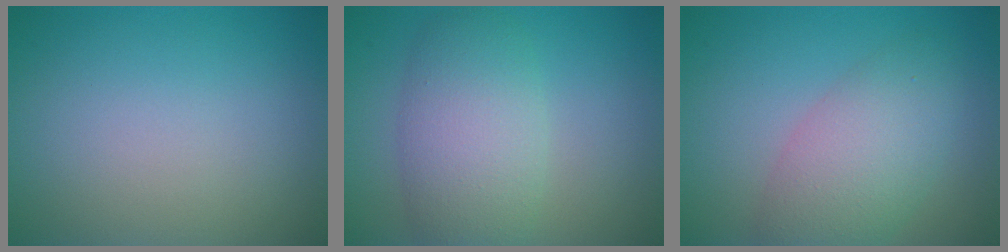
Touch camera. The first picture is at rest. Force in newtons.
{"total": 5.9, "press": 5.9, "slide": 0.3}
{"total": 5.3, "press": 5.3, "slide": 0.1}